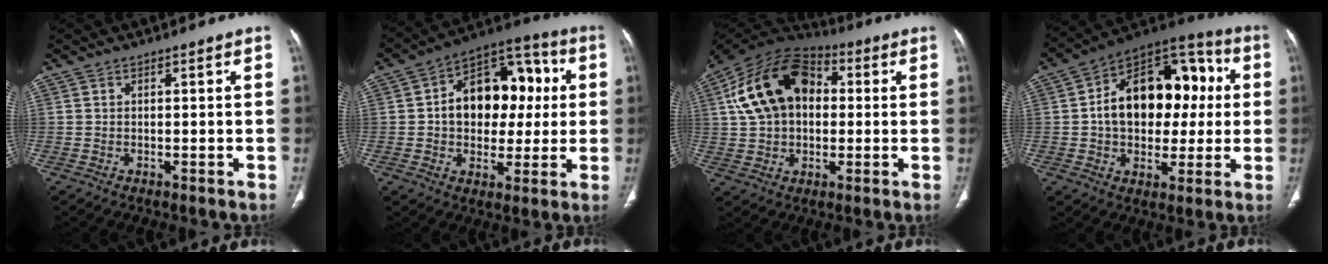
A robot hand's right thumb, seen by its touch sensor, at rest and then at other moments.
{"total": 18.3, "force": [2.0, 12.6, 13.2], "torque": [-0.139, 0.032, 0.026]}
{"total": 18.8, "force": [3.3, 12.9, 13.3], "torque": [-0.223, 0.025, 0.050]}
{"total": 22.6, "force": [2.1, 14.7, 16.9], "torque": [-0.219, 0.037, 0.031]}